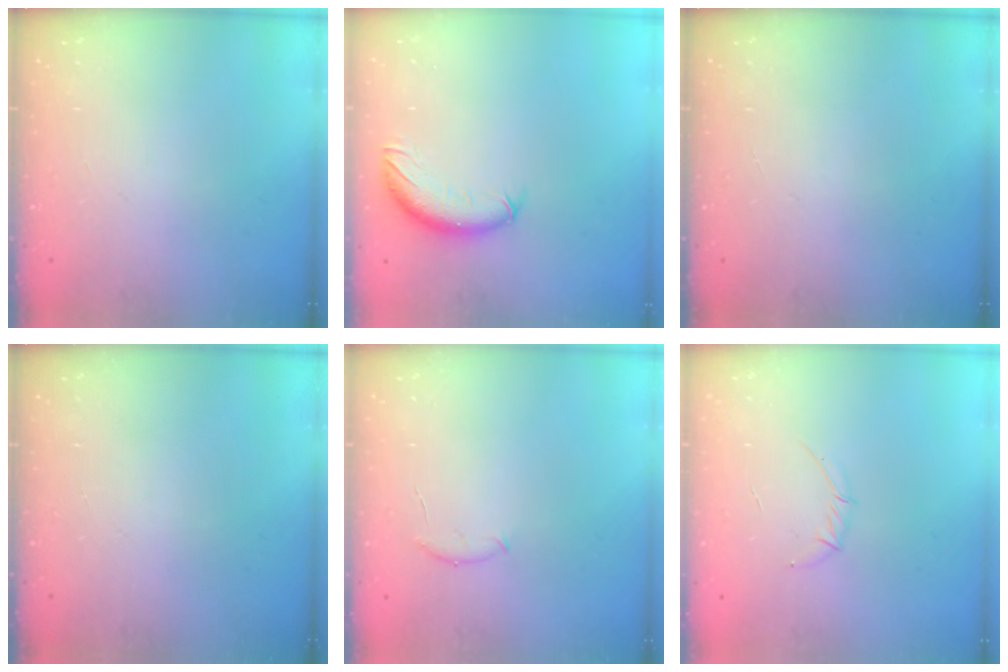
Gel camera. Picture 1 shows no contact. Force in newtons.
{"total": 10.2, "press": 10.0, "slide": 2.1}
{"total": 0.0}
{"total": 0.0}
{"total": 6.1, "press": 6.0, "slide": 1.1}
{"total": 4.1, "press": 3.9, "slide": 1.0}